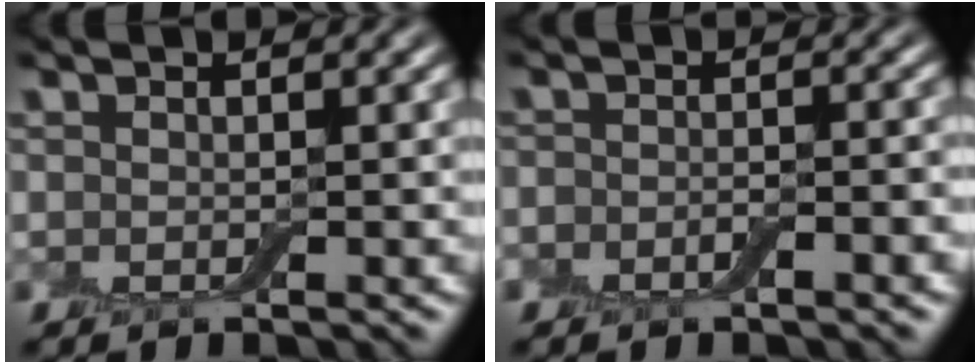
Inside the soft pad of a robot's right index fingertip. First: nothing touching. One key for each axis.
{"total": 2.9, "fx": -1.5, "fy": 1.4, "fz": 2.1, "tx": -0.017, "ty": 0.001, "tz": -0.025}